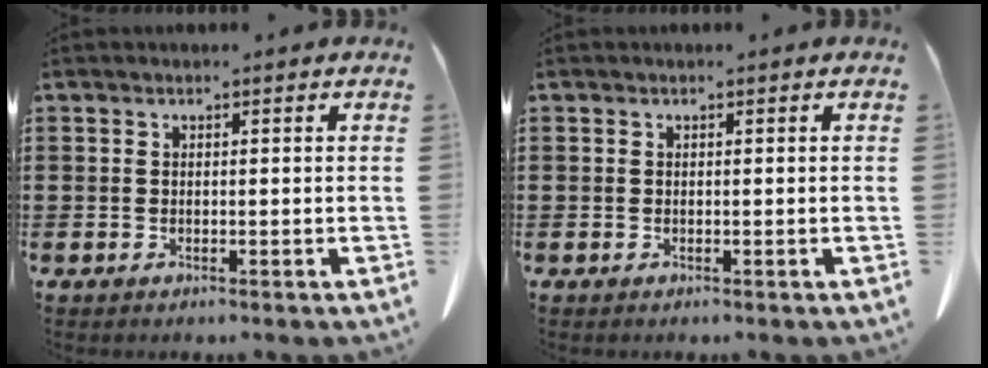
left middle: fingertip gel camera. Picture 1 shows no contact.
{"total": 0.0}